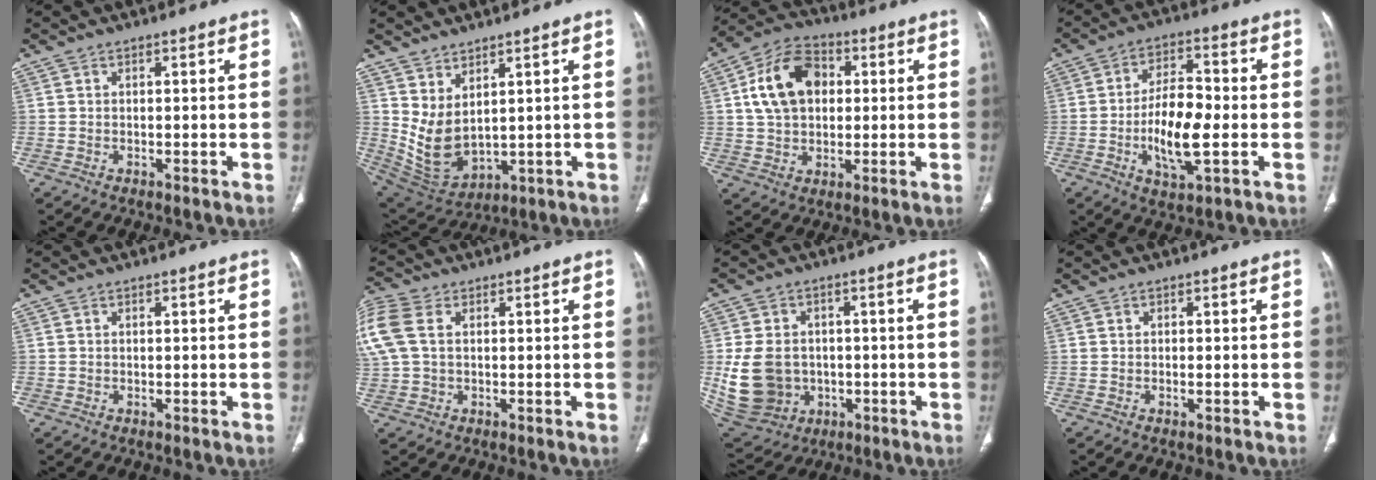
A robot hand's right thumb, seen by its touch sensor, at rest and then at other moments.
{"total": 8.8, "force": [3.0, 4.7, 6.8], "torque": [-0.118, -0.030, 0.085]}
{"total": 13.6, "force": [2.6, 9.6, 9.3], "torque": [-0.144, 0.014, 0.039]}
{"total": 12.0, "force": [-2.4, 4.6, 10.8], "torque": [-0.192, 0.011, -0.044]}
{"total": 0.0}
{"total": 13.2, "force": [2.7, 9.1, 9.1], "torque": [-0.260, 0.026, 0.053]}
{"total": 13.7, "force": [-1.3, 11.3, 7.5], "torque": [-0.135, 0.005, 0.002]}
{"total": 0.6, "force": [-0.3, 0.1, 0.6], "torque": [-0.011, 0.002, -0.004]}